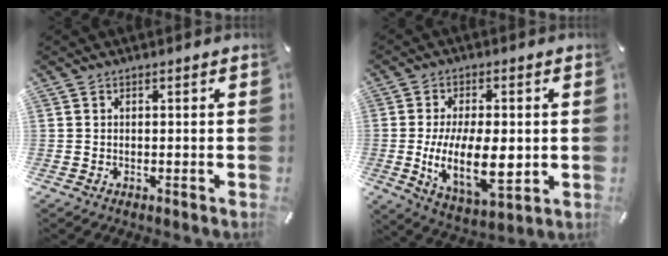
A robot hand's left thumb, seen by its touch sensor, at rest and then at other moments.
{"total": 15.7, "force": [-0.8, 7.9, 13.6], "torque": [-0.250, -0.018, -0.011]}